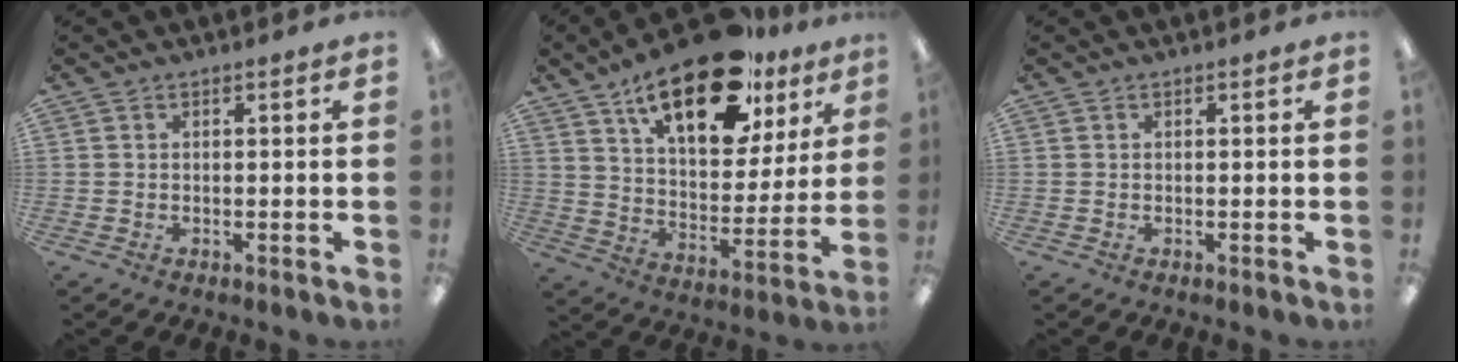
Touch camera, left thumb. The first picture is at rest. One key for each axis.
{"total": 23.1, "fx": 14.8, "fy": 10.3, "fz": 14.4, "tx": -0.221, "ty": -0.077, "tz": 0.250}
{"total": 0.0}